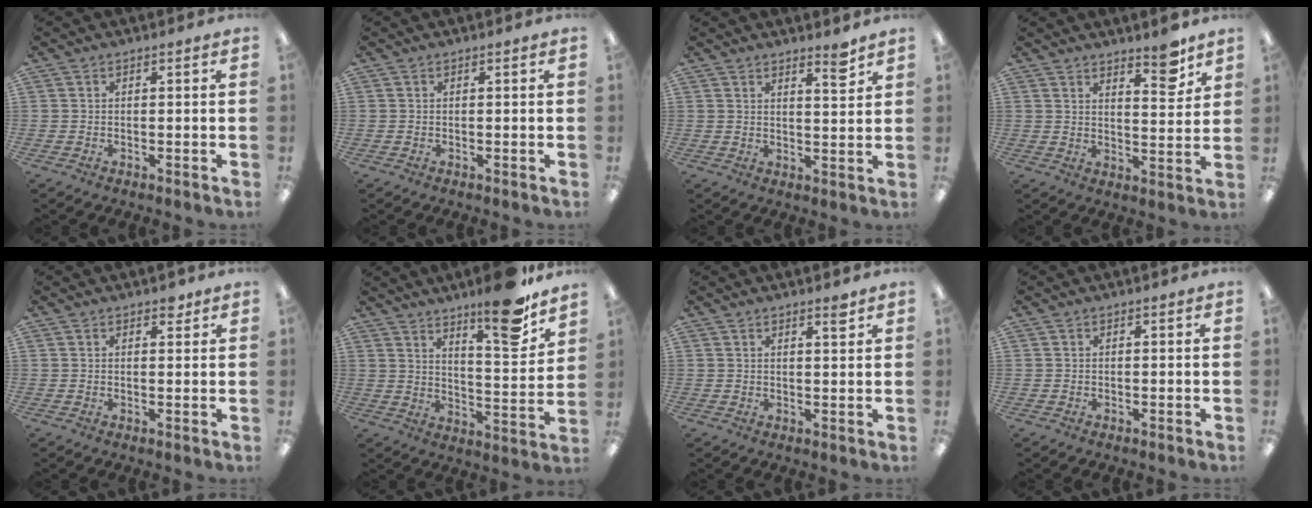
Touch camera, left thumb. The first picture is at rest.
{"total": 0.0}
{"total": 4.5, "force": [3.6, 0.5, 2.6], "torque": [-0.027, -0.029, 0.055]}
{"total": 6.9, "force": [5.6, 1.8, 3.6], "torque": [-0.029, -0.044, 0.090]}
{"total": 2.4, "force": [1.8, 1.2, 1.2], "torque": [-0.001, -0.007, 0.026]}
{"total": 15.4, "force": [11.8, 3.4, 9.3], "torque": [-0.125, -0.083, 0.188]}
{"total": 2.5, "force": [2.0, 0.3, 1.5], "torque": [-0.018, -0.009, 0.032]}
{"total": 0.0}